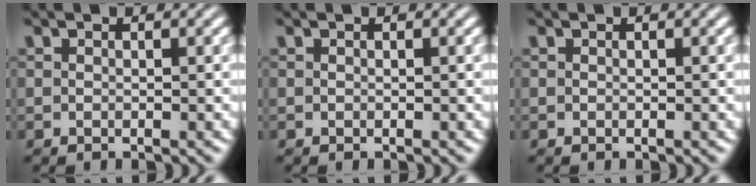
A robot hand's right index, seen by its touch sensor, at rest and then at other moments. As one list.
[{"total": 0.0}, {"total": 0.0}]